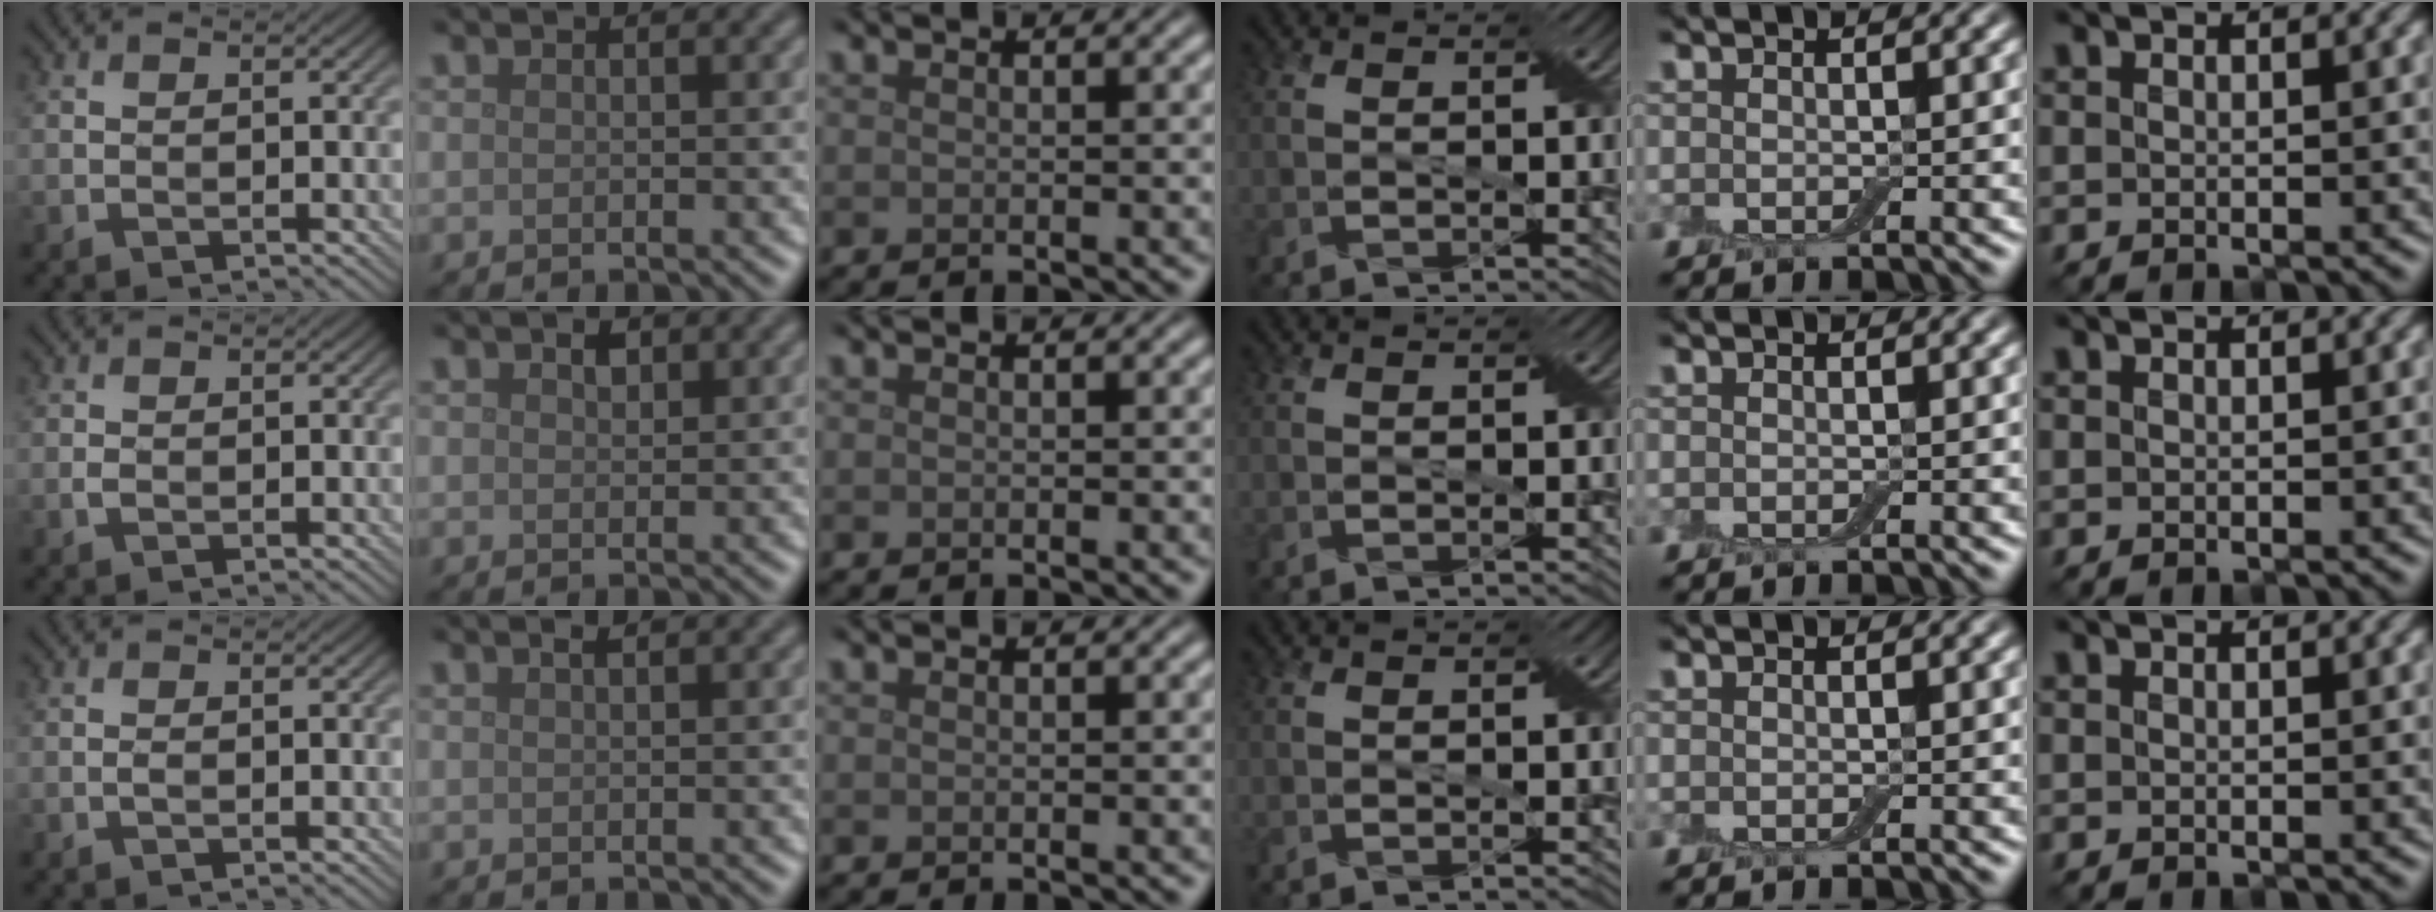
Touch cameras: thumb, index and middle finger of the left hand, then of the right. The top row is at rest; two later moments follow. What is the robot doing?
{"motion": "shake", "object": "box of matches"}